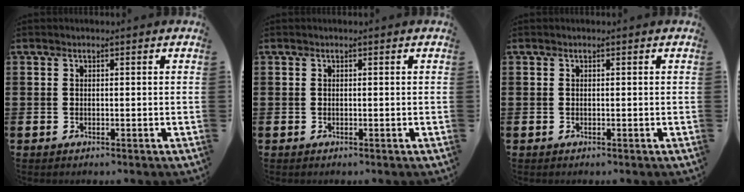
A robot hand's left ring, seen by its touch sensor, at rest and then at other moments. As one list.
[{"total": 0.0}, {"total": 0.0}]